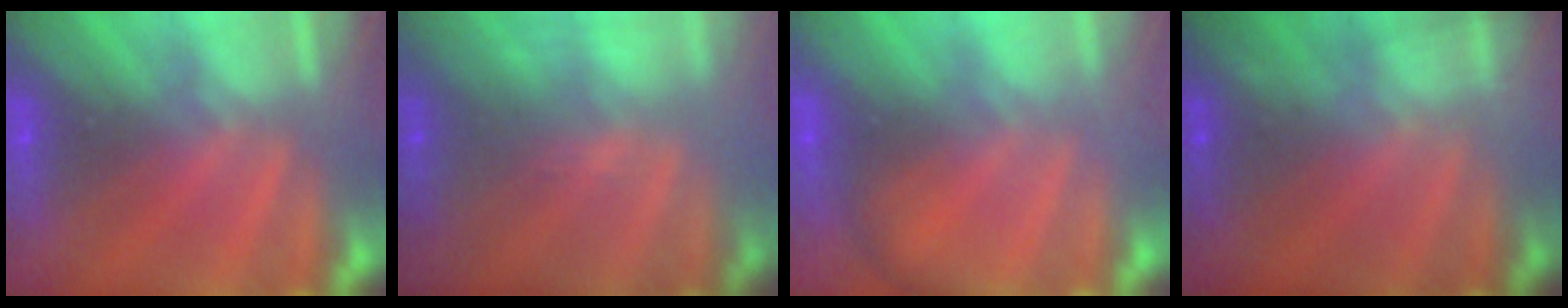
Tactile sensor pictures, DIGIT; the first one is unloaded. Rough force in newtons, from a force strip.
{"total": 2.6}
{"total": 2.1}
{"total": 1.6}